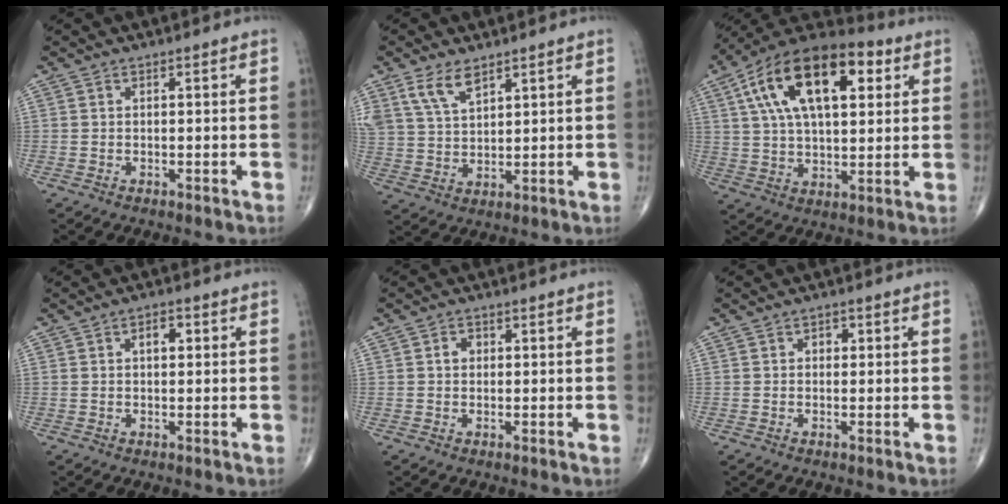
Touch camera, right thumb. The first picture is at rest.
{"total": 6.7, "force": [4.5, 3.0, 4.0], "torque": [-0.071, -0.016, 0.095]}
{"total": 22.3, "force": [7.6, 11.1, 17.8], "torque": [-0.295, 0.012, 0.122]}
{"total": 2.6, "force": [0.7, 1.5, 2.0], "torque": [-0.026, 0.007, 0.008]}
{"total": 1.8, "force": [0.2, 1.5, 1.0], "torque": [-0.009, 0.005, 0.002]}
{"total": 1.5, "force": [0.2, 1.2, 0.9], "torque": [-0.002, 0.004, -0.001]}